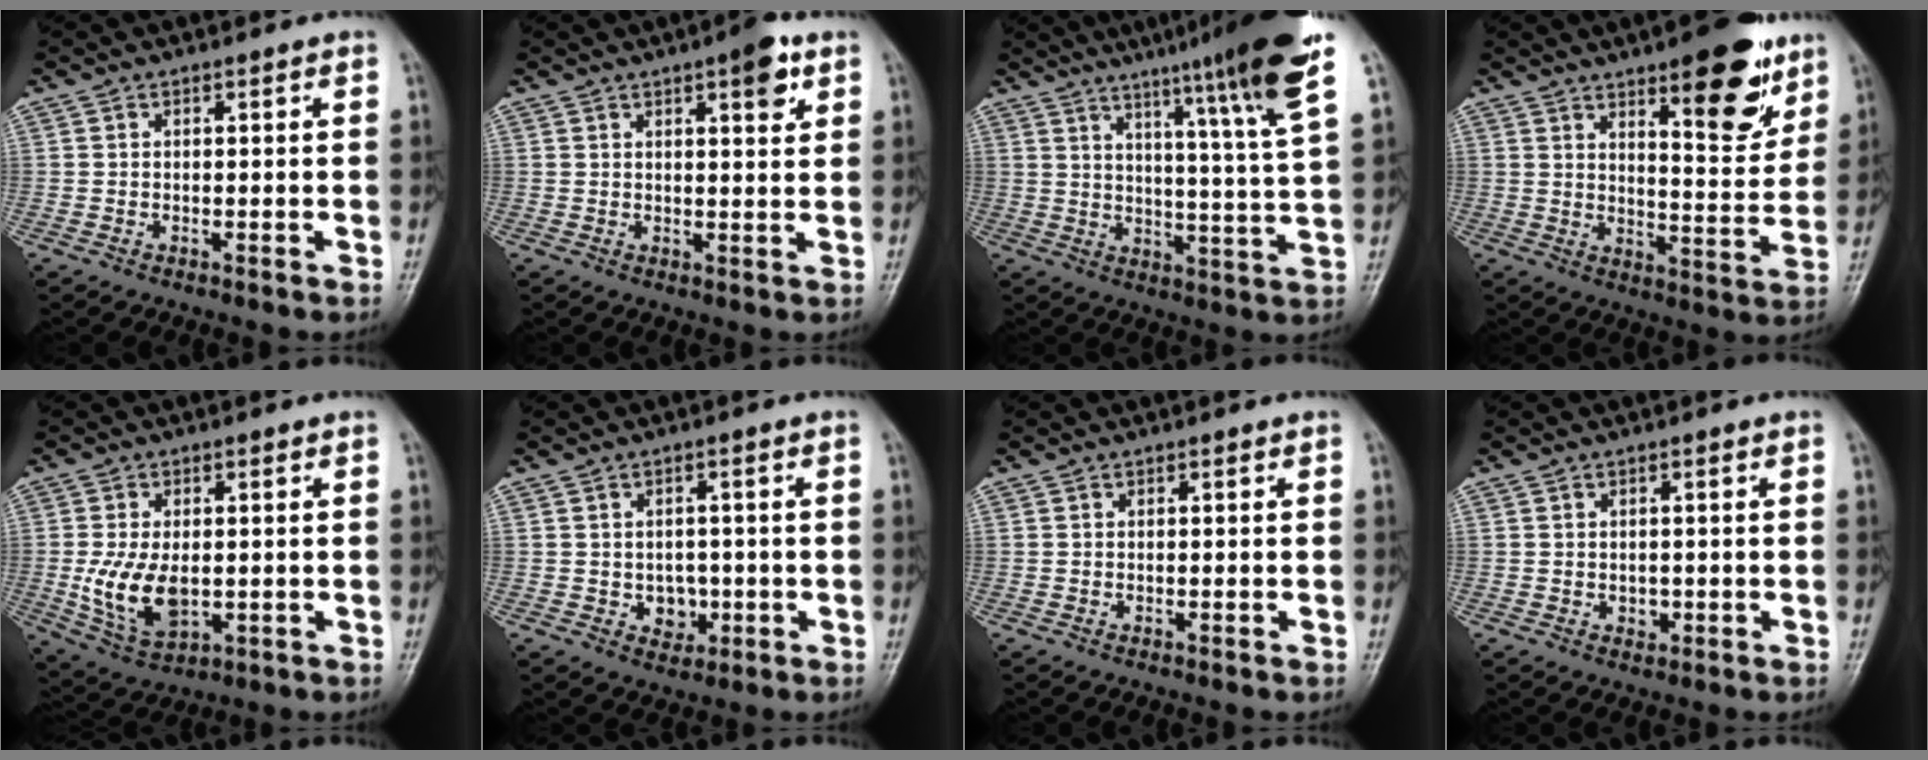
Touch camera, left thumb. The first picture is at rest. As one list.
[{"total": 5.4, "force": [2.9, 1.7, 4.2], "torque": [-0.047, -0.011, 0.036]}, {"total": 18.0, "force": [11.3, 0.0, 14.0], "torque": [-0.195, -0.049, 0.149]}, {"total": 14.4, "force": [8.7, 4.7, 10.5], "torque": [-0.106, -0.053, 0.124]}, {"total": 9.9, "force": [-0.8, 5.8, 7.9], "torque": [-0.147, -0.013, 0.000]}, {"total": 4.2, "force": [-0.7, 3.5, 2.2], "torque": [-0.008, 0.004, -0.002]}, {"total": 0.0}, {"total": 1.6, "force": [-0.1, 1.3, 0.8], "torque": [-0.007, 0.000, 0.003]}]